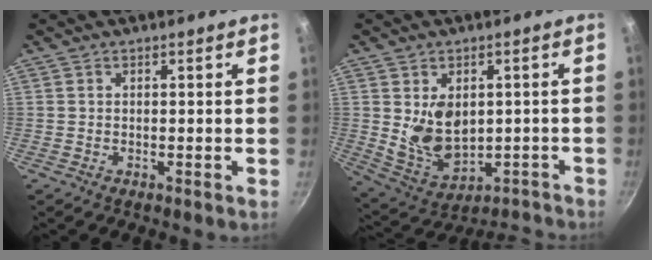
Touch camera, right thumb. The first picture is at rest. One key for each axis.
{"total": 9.1, "fx": -0.8, "fy": 6.6, "fz": 6.3, "tx": -0.070, "ty": 0.004, "tz": 0.012}